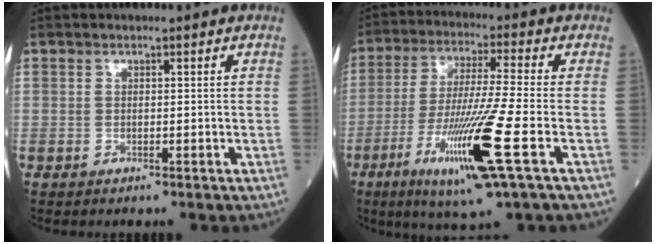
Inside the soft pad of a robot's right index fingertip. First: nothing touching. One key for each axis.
{"total": 14.5, "fx": -5.6, "fy": -0.6, "fz": 13.4, "tx": -0.265, "ty": -0.030, "tz": -0.105}